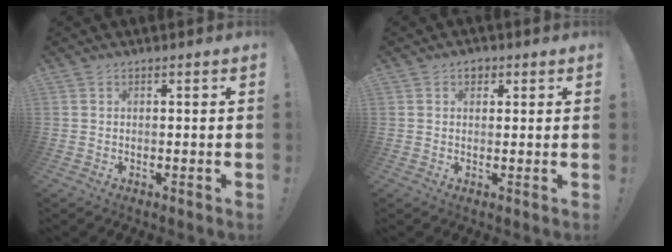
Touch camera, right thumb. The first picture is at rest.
{"total": 2.6, "force": [1.3, 1.9, 1.2], "torque": [-0.003, -0.004, 0.020]}